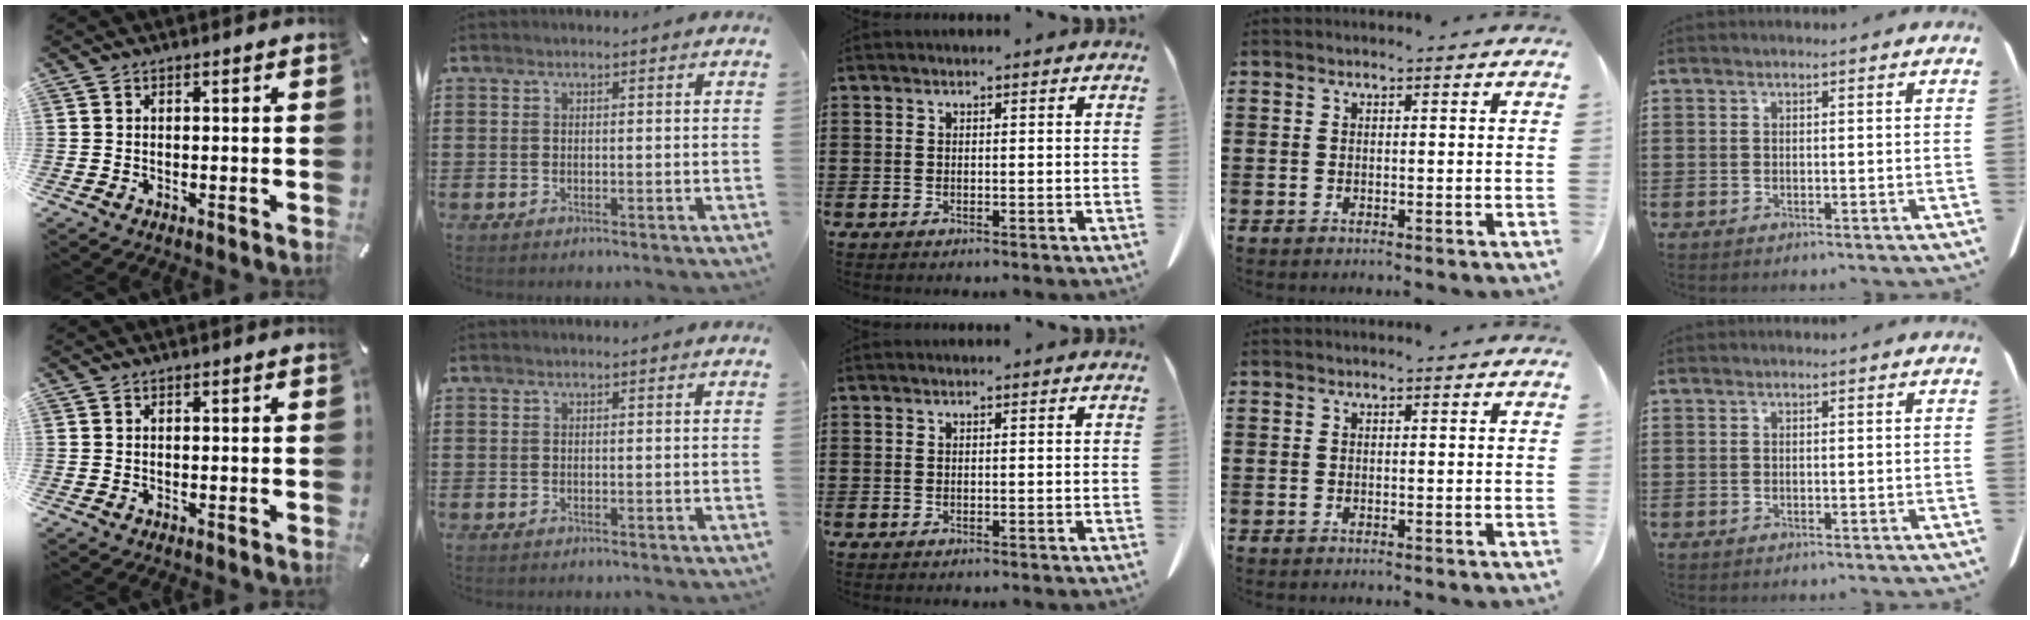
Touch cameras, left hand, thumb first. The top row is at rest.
{}